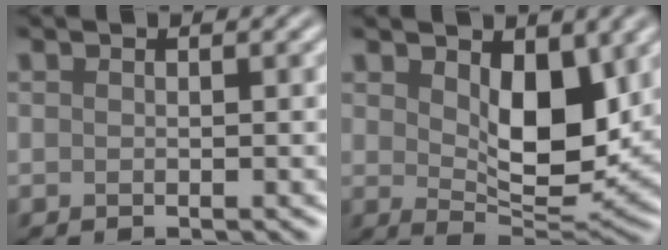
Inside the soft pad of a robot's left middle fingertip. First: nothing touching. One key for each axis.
{"total": 6.4, "fx": 1.9, "fy": 3.2, "fz": 5.1, "tx": -0.086, "ty": -0.015, "tz": 0.039}